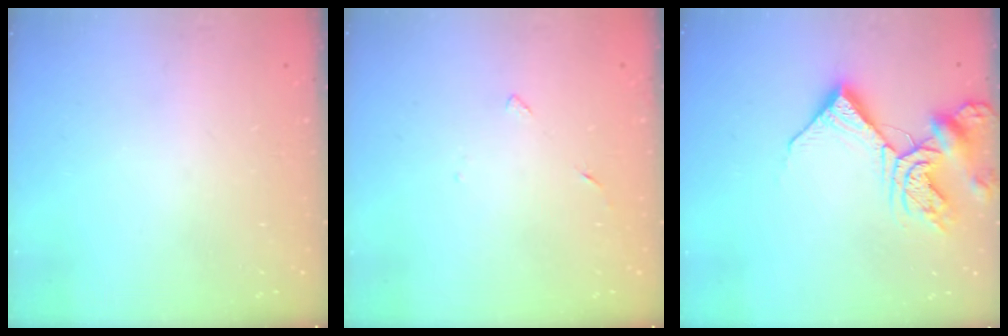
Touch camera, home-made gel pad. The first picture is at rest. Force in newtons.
{"total": 2.7, "press": 2.6, "slide": 0.3}
{"total": 13.6, "press": 13.6, "slide": 1.6}